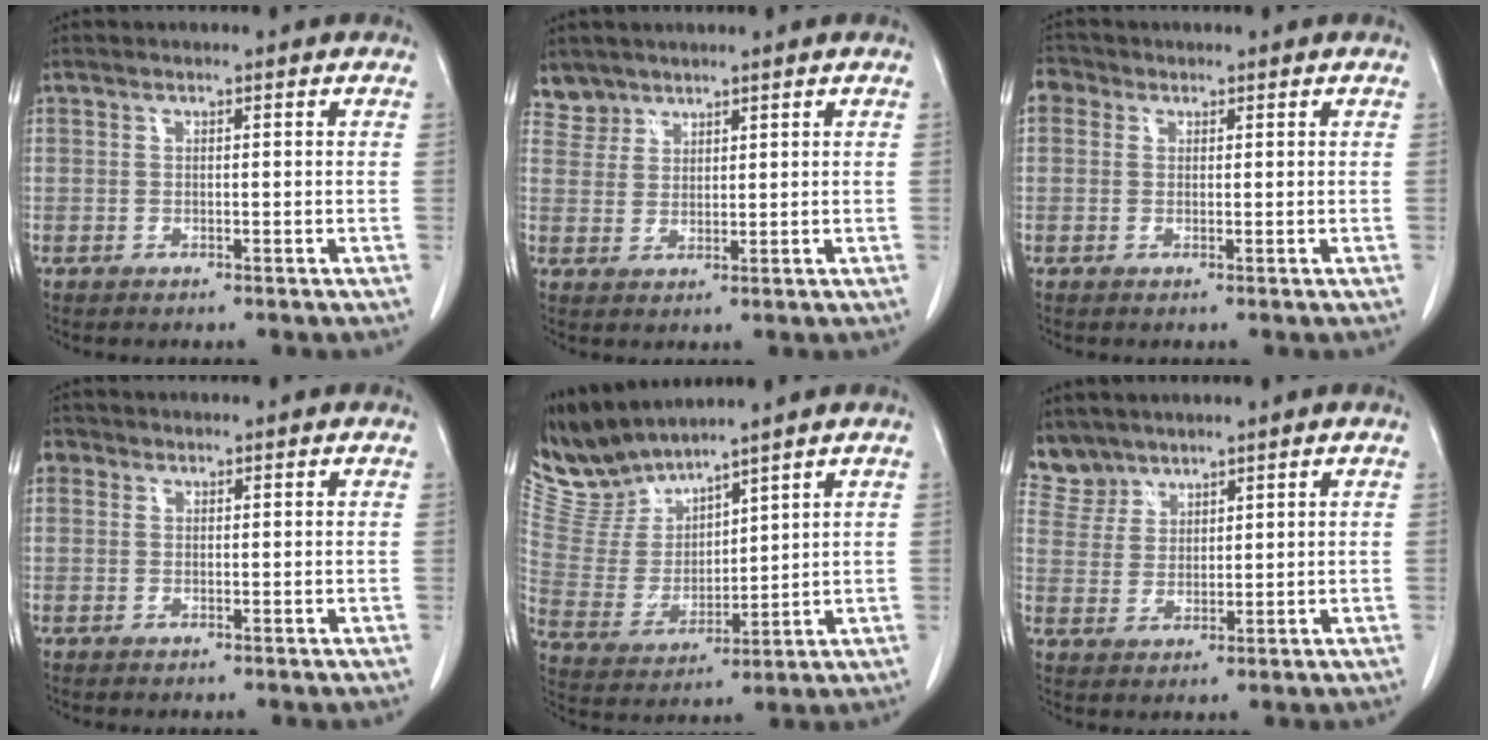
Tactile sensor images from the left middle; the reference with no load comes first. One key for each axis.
{"total": 3.3, "fx": 2.8, "fy": 1.6, "fz": -0.7, "tx": 0.021, "ty": 0.006, "tz": 0.055}
{"total": 2.4, "fx": 1.0, "fy": 2.1, "fz": 0.7, "tx": -0.010, "ty": 0.013, "tz": 0.013}
{"total": 1.3, "fx": 0.5, "fy": 1.2, "fz": 0.2, "tx": 0.005, "ty": 0.006, "tz": 0.004}
{"total": 8.3, "fx": 8.3, "fy": 0.5, "fz": 0.5, "tx": -0.037, "ty": 0.005, "tz": 0.192}
{"total": 4.3, "fx": 4.0, "fy": 1.6, "fz": -0.6, "tx": 0.013, "ty": 0.005, "tz": 0.089}